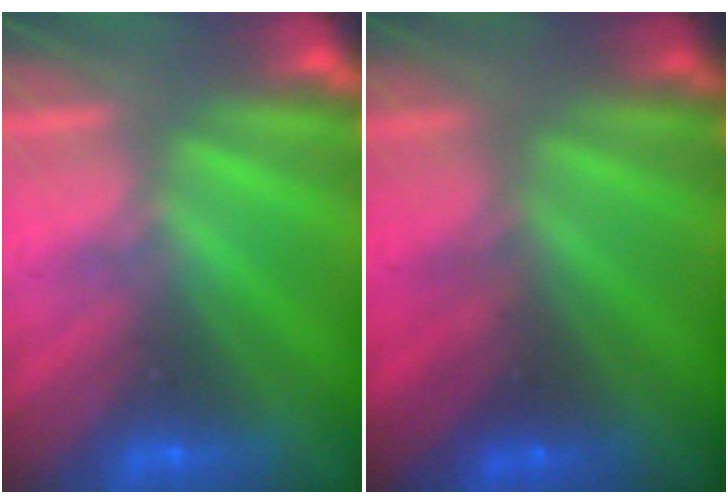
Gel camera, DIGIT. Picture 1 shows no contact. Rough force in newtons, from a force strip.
{"total": 2.2}